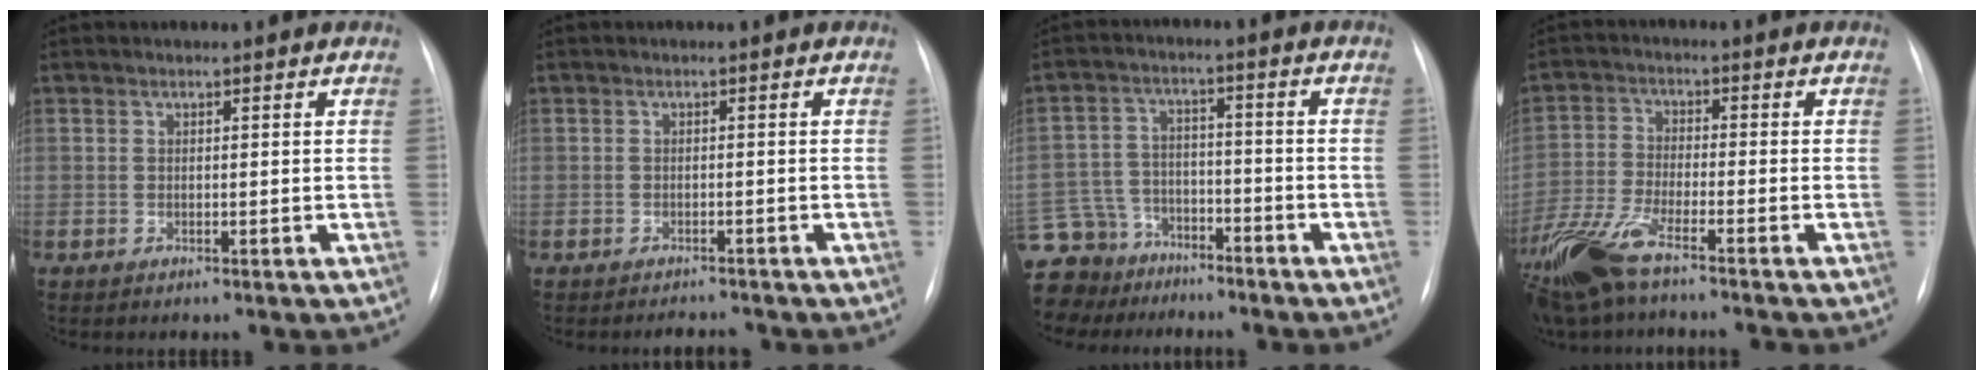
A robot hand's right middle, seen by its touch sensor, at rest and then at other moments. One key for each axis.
{"total": 1.7, "fx": -1.7, "fy": 0.3, "fz": 0.1, "tx": 0.001, "ty": -0.006, "tz": -0.018}
{"total": 13.3, "fx": -10.5, "fy": 7.8, "fz": 2.3, "tx": -0.076, "ty": 0.023, "tz": -0.174}
{"total": 10.9, "fx": -8.1, "fy": 1.9, "fz": 7.1, "tx": -0.158, "ty": -0.026, "tz": -0.159}